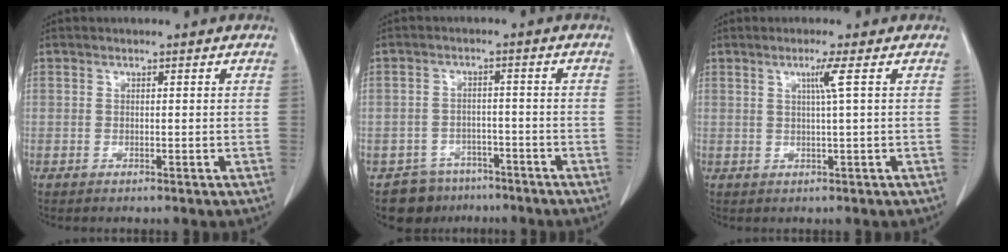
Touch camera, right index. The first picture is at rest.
{"total": 6.6, "force": [-5.0, 4.3, -0.1], "torque": [0.011, 0.018, -0.074]}
{"total": 2.5, "force": [0.8, -0.9, 2.2], "torque": [-0.045, -0.004, 0.018]}